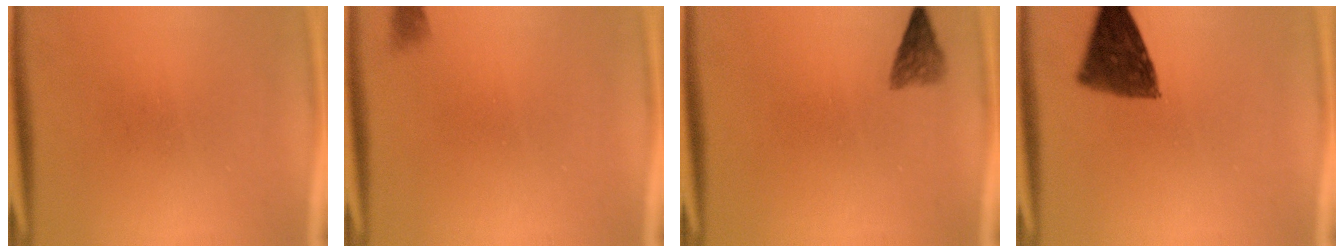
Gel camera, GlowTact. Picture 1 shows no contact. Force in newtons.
{"total": 1.1}
{"total": 2.3}
{"total": 9.8}